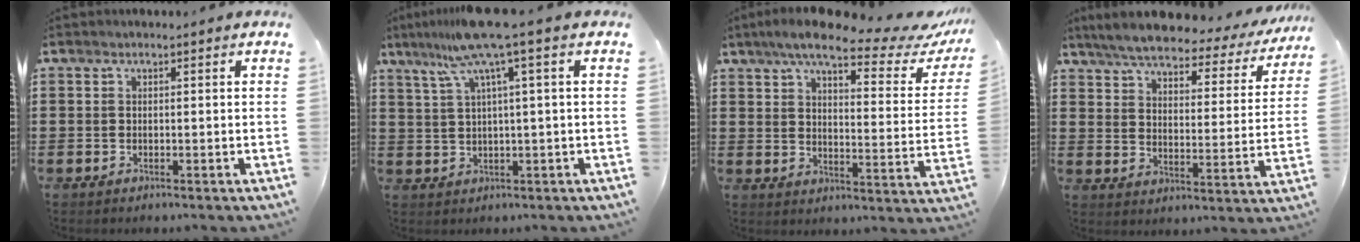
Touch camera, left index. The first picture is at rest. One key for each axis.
{"total": 8.1, "fx": 3.9, "fy": -0.8, "fz": 7.1, "tx": -0.159, "ty": -0.017, "tz": 0.062}
{"total": 9.3, "fx": 7.2, "fy": 1.5, "fz": 5.7, "tx": -0.113, "ty": -0.032, "tz": 0.118}
{"total": 5.6, "fx": 5.0, "fy": 0.9, "fz": 2.3, "tx": -0.071, "ty": -0.029, "tz": 0.082}